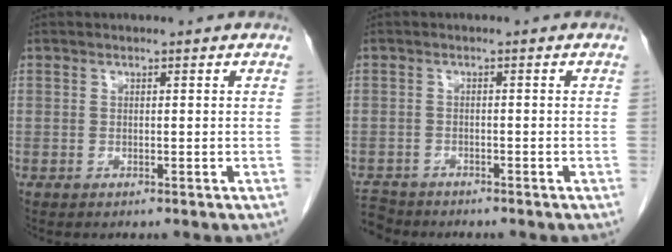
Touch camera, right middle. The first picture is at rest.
{"total": 4.2, "force": [-4.0, 1.3, -0.2], "torque": [0.002, -0.010, -0.075]}